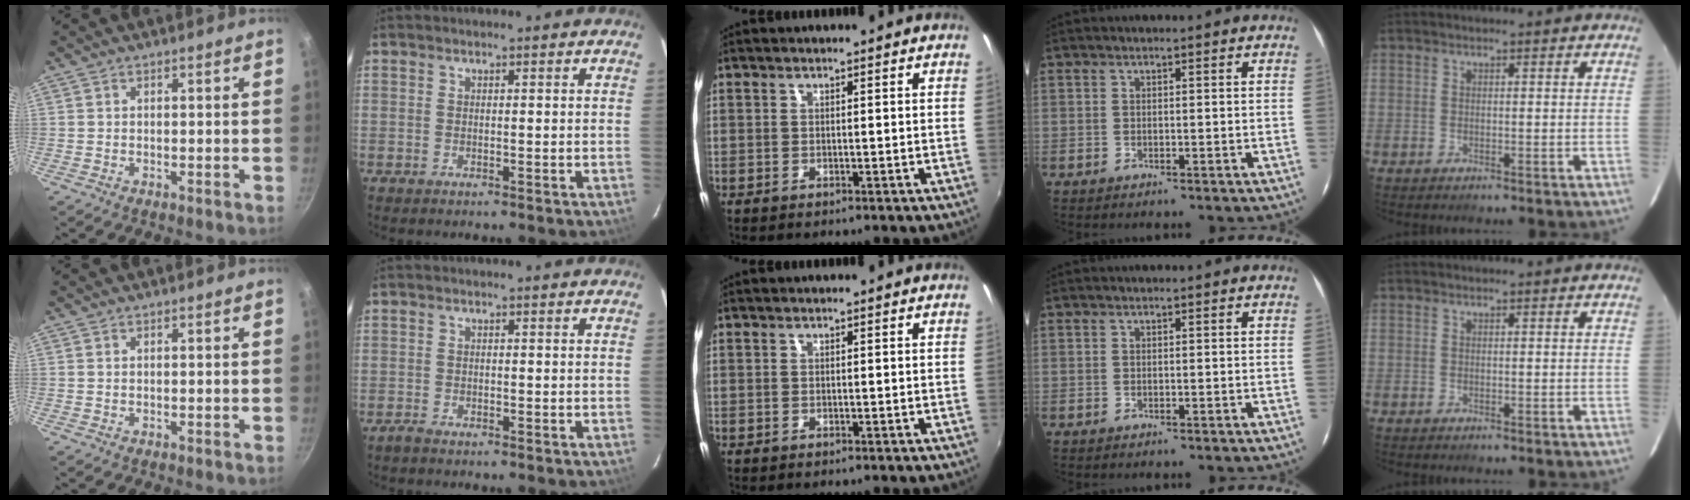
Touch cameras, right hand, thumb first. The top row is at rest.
{"index": {"total": 2.2, "force": [-1.7, 0.8, 1.2], "torque": [-0.026, -0.004, -0.031]}}